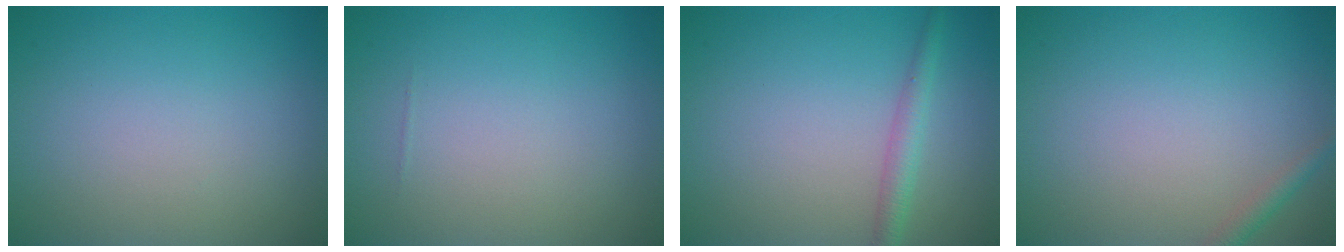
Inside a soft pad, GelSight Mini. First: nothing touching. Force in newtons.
{"total": 0.0}
{"total": 2.0, "press": 2.0, "slide": 0.1}
{"total": 1.2, "press": 1.2, "slide": 0.0}